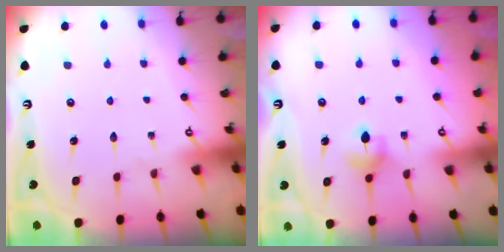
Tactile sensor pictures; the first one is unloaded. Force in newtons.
{"total": 5.2, "press": 5.1, "slide": 0.9}